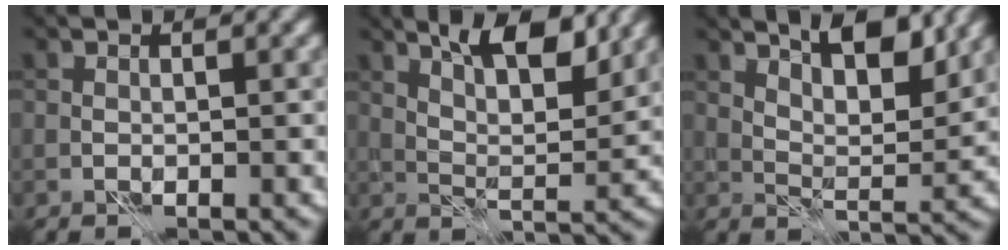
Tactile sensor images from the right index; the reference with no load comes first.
{"total": 6.9, "force": [4.3, 2.1, 5.0], "torque": [-0.075, 0.003, 0.068]}
{"total": 6.4, "force": [4.4, 1.9, 4.3], "torque": [-0.063, -0.001, 0.070]}